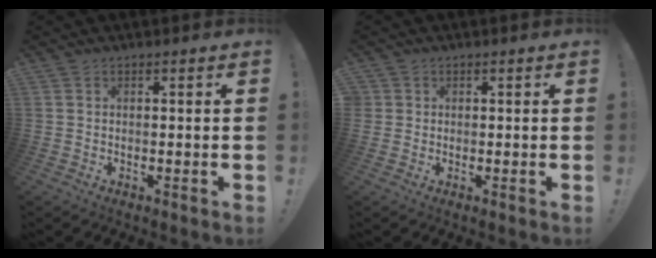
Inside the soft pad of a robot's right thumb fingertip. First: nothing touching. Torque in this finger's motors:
{"motor_torque": [0.87, 2.11, 1.32, 0.15, 0.21]}